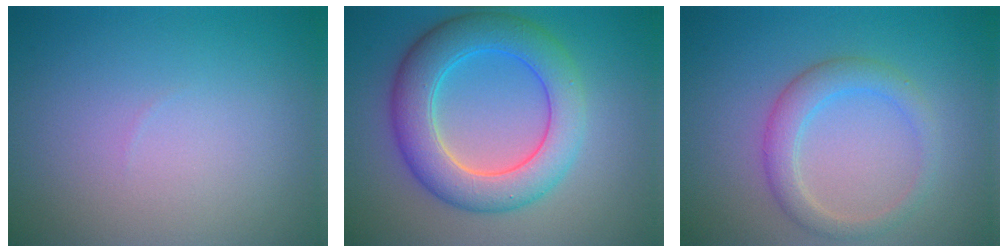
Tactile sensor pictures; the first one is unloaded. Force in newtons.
{"total": 7.3, "press": 7.3, "slide": 0.3}
{"total": 2.9, "press": 2.9, "slide": 0.4}